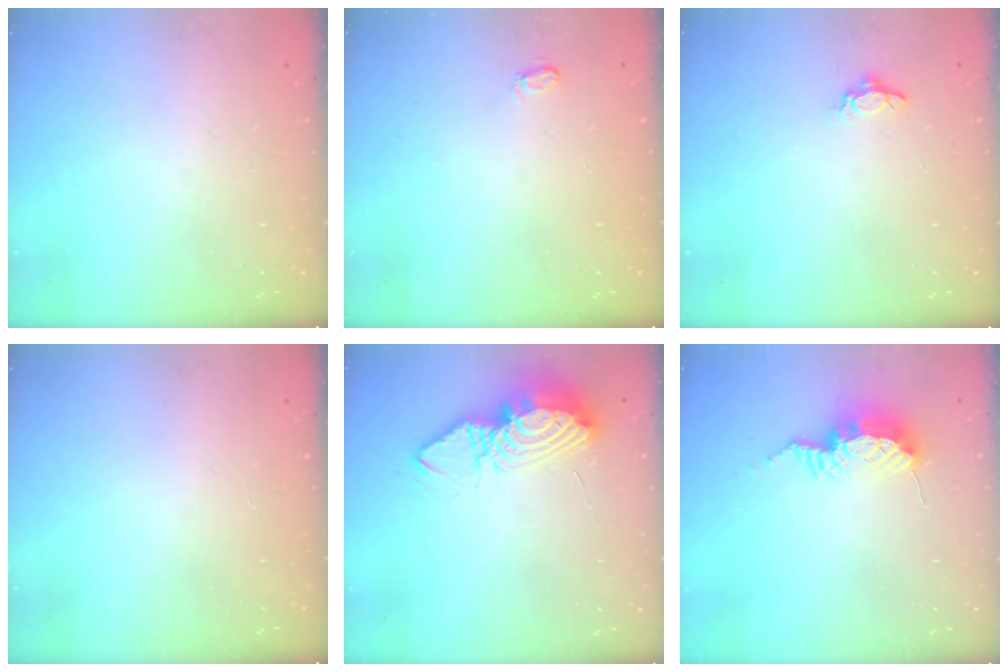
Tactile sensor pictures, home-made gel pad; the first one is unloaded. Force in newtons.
{"total": 3.8, "press": 3.8, "slide": 0.5}
{"total": 5.2, "press": 5.2, "slide": 0.7}
{"total": 1.2, "press": 1.1, "slide": 0.2}
{"total": 12.6, "press": 12.5, "slide": 1.3}
{"total": 9.9, "press": 9.8, "slide": 1.1}